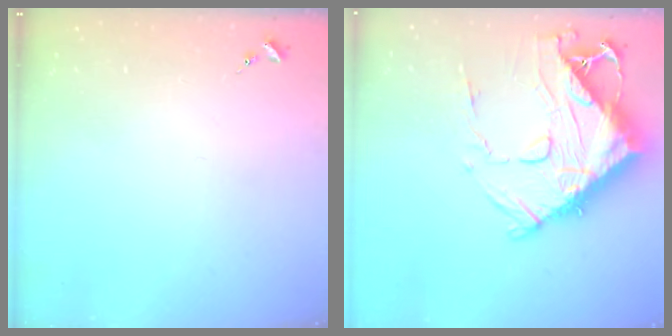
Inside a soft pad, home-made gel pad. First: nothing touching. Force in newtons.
{"total": 17.8, "press": 17.8, "slide": 1.5}